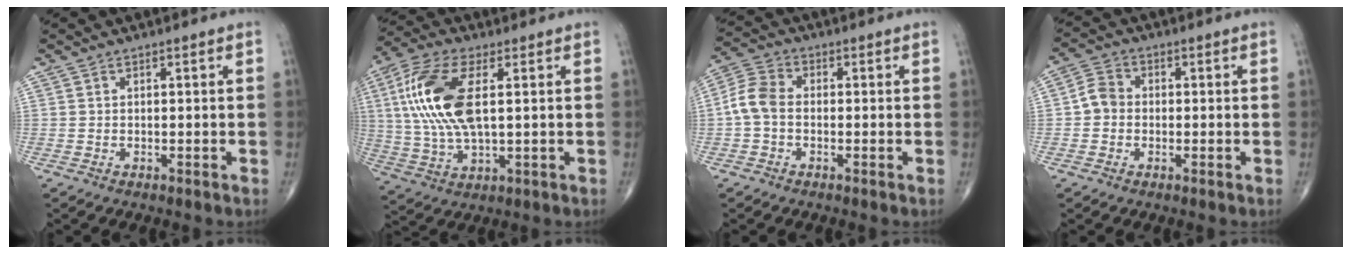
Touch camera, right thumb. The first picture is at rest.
{"total": 16.0, "force": [3.0, 6.9, 14.1], "torque": [-0.312, 0.003, 0.058]}
{"total": 6.2, "force": [-0.7, 4.3, 4.4], "torque": [-0.088, 0.017, -0.026]}
{"total": 4.2, "force": [-0.5, 3.6, 2.1], "torque": [-0.028, 0.014, -0.017]}